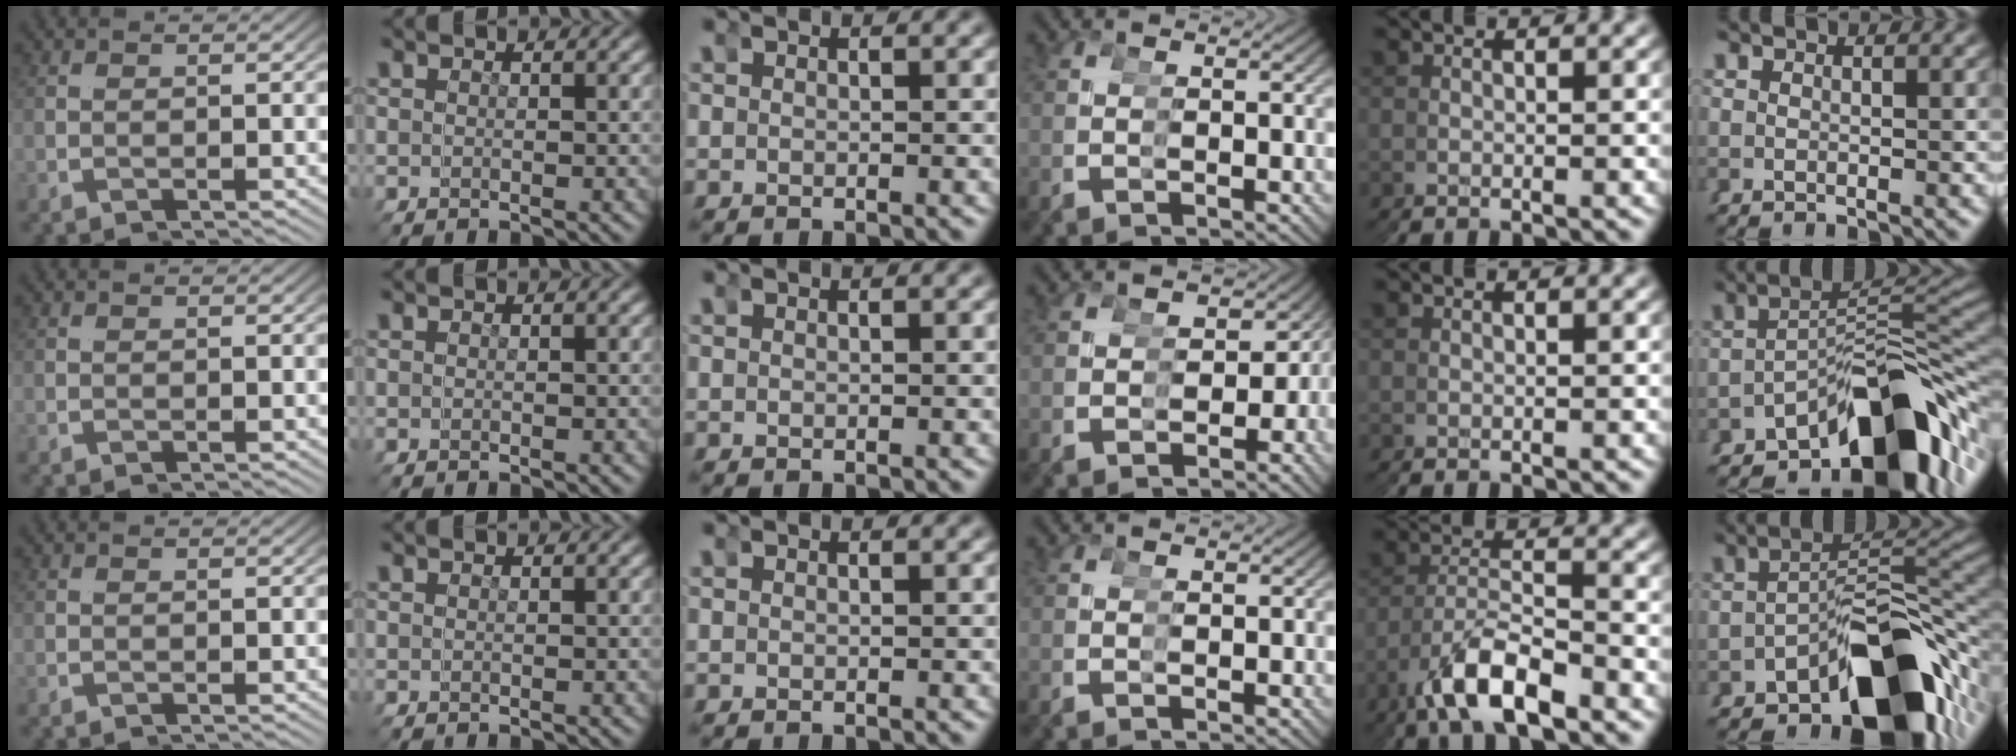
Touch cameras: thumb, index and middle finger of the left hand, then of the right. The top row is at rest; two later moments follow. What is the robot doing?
{"motion": "grasp_and_lifting", "object": "tape"}